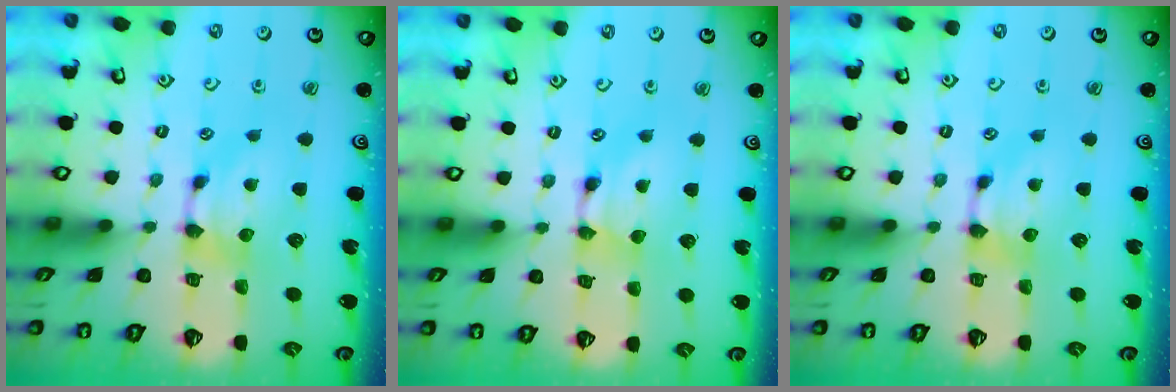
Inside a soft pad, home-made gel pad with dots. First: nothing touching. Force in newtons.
{"total": 1.7, "press": 1.7, "slide": 0.1}
{"total": 0.0}